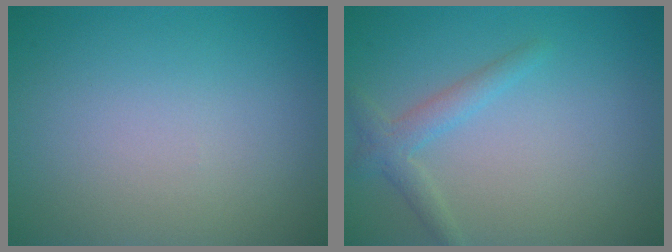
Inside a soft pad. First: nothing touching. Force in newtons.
{"total": 2.1, "press": 2.1, "slide": 0.1}